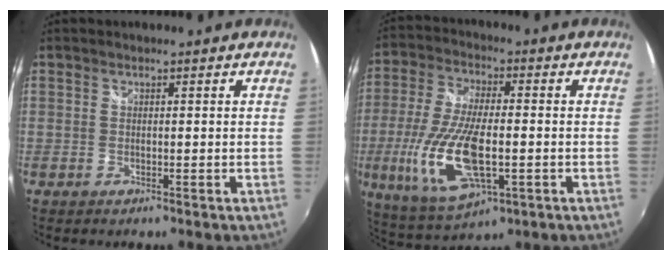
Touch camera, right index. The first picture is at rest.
{"total": 16.6, "force": [-3.4, 6.1, 15.0], "torque": [-0.318, -0.016, -0.059]}